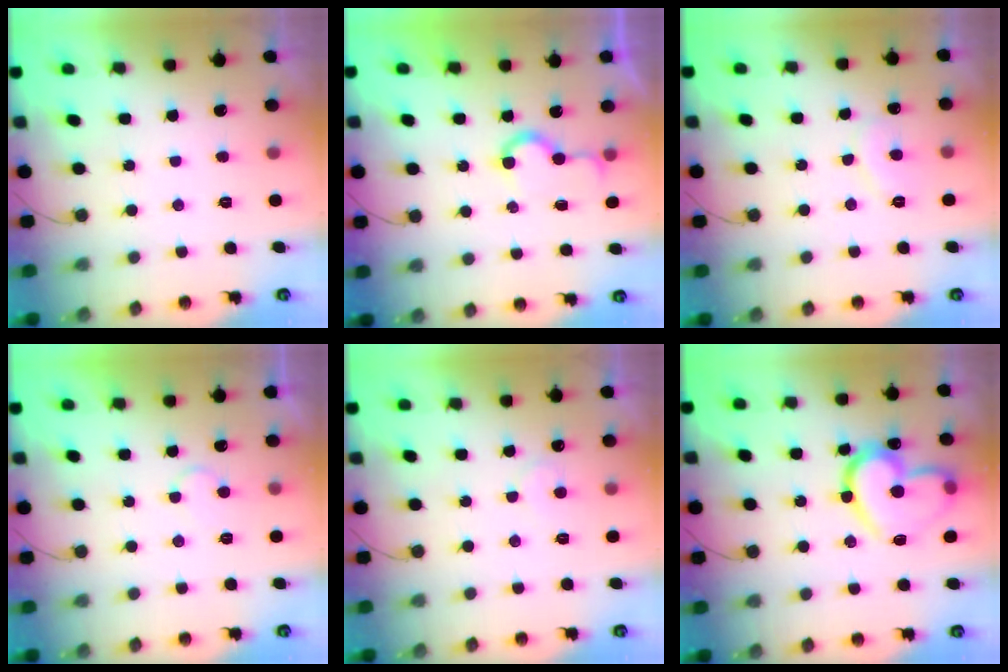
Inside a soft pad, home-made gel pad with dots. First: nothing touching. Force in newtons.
{"total": 5.8, "press": 5.8, "slide": 0.6}
{"total": 7.1, "press": 7.0, "slide": 0.7}
{"total": 4.7, "press": 4.7, "slide": 0.4}
{"total": 5.8, "press": 5.8, "slide": 0.5}
{"total": 19.0, "press": 19.0, "slide": 1.8}